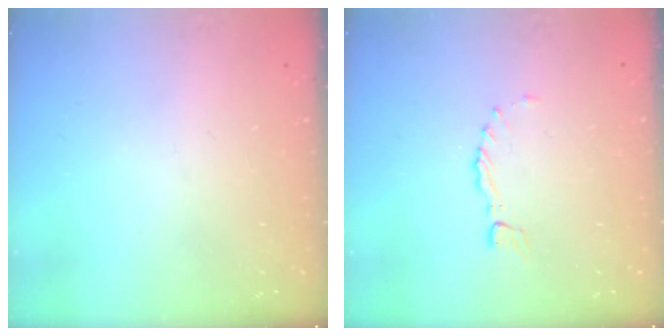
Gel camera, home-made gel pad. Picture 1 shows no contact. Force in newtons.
{"total": 0.0}